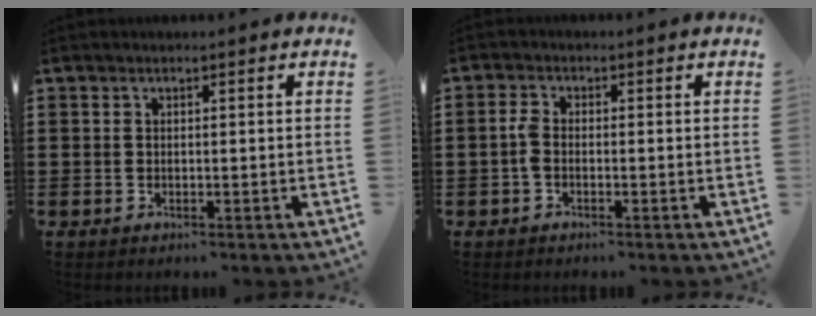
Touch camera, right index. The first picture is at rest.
{"total": 2.1, "force": [-0.6, 0.9, 1.8], "torque": [-0.051, -0.004, -0.017]}